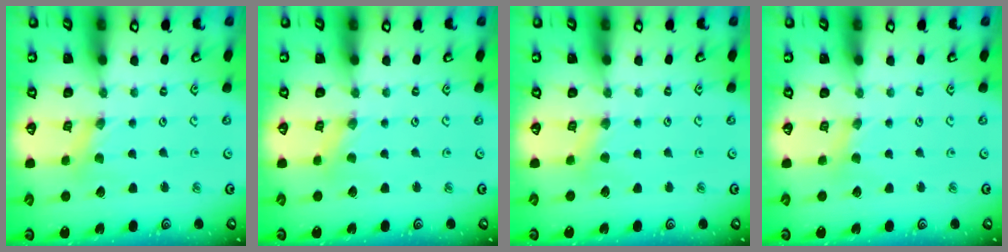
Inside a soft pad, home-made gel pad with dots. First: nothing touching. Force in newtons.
{"total": 0.0}
{"total": 2.8, "press": 2.7, "slide": 0.6}
{"total": 1.5, "press": 1.5, "slide": 0.3}